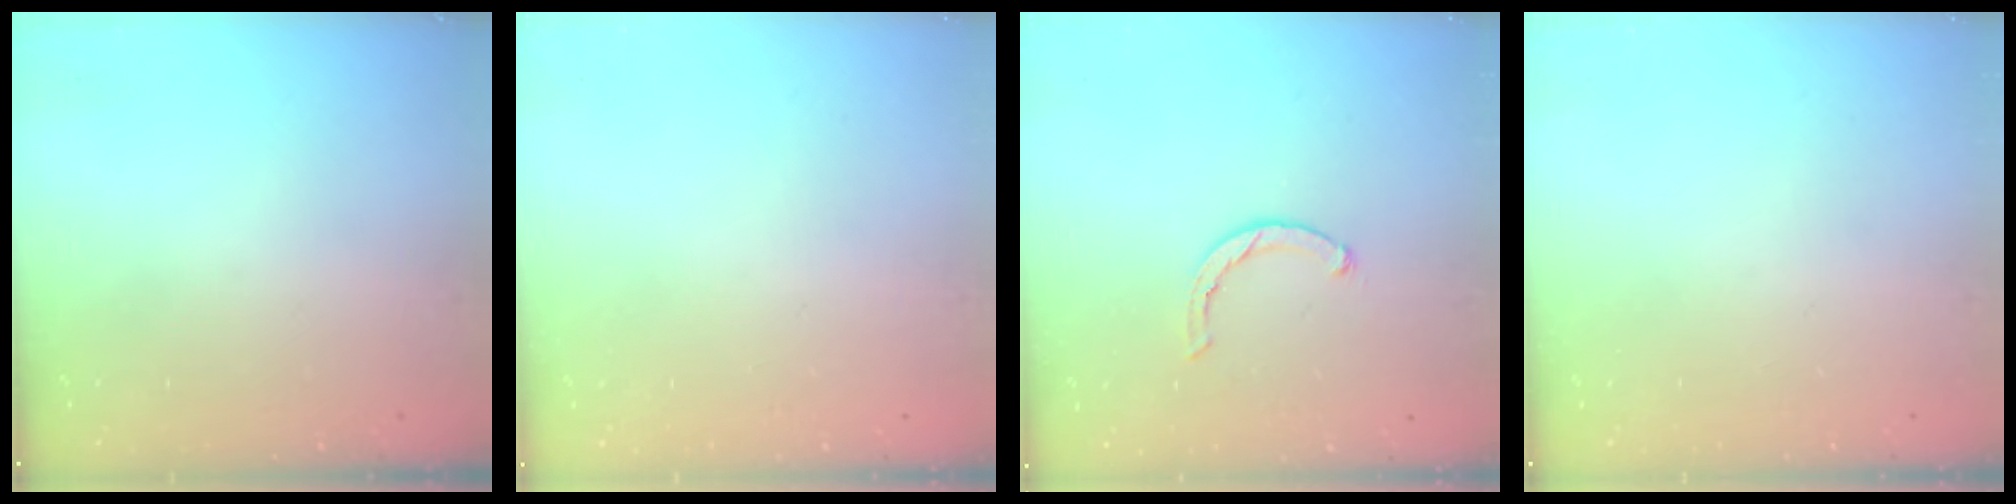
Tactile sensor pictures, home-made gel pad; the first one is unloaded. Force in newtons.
{"total": 2.4, "press": 2.4, "slide": 0.2}
{"total": 2.3, "press": 2.3, "slide": 0.4}
{"total": 0.0}